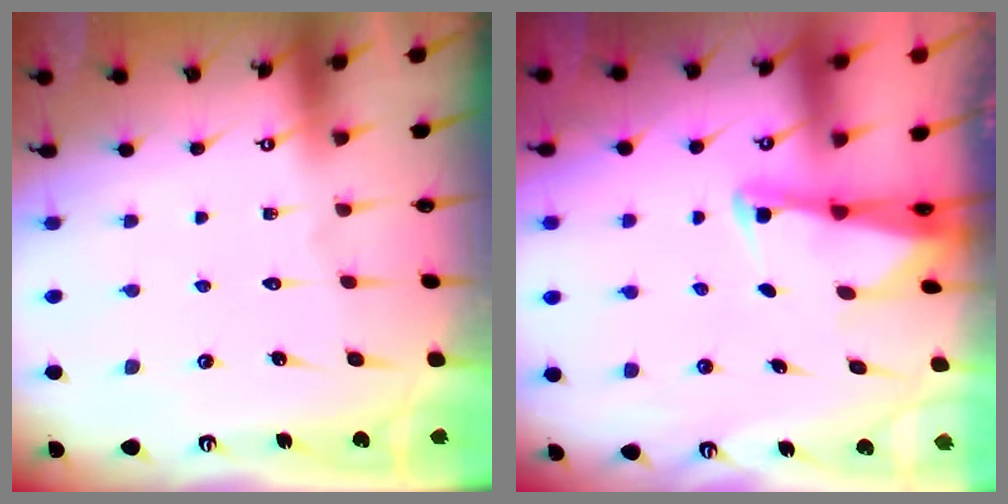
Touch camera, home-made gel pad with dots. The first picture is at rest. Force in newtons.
{"total": 2.4, "press": 2.4, "slide": 0.3}